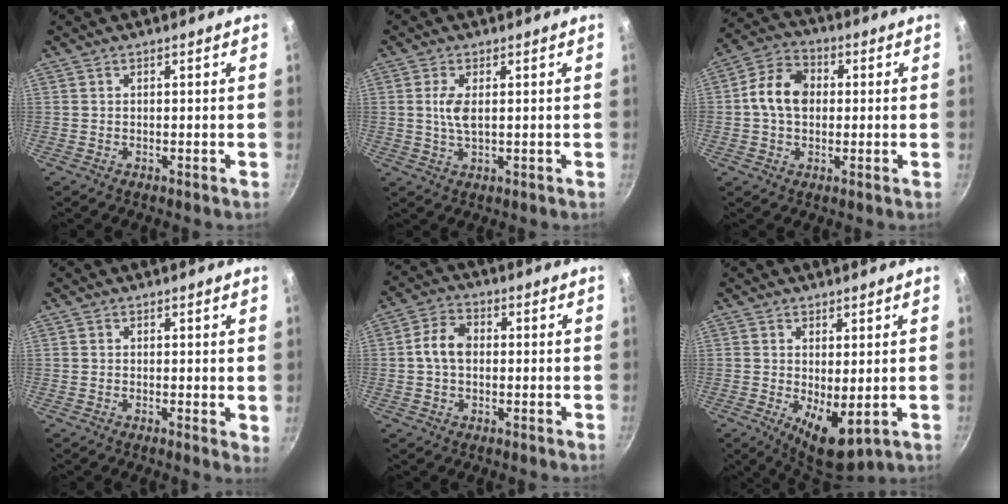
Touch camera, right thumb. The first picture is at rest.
{"total": 4.0, "force": [0.5, 1.7, 3.6], "torque": [-0.075, 0.000, 0.011]}
{"total": 9.6, "force": [0.4, 7.3, 6.3], "torque": [-0.094, 0.019, -0.009]}
{"total": 1.8, "force": [0.3, 0.8, 1.6], "torque": [-0.020, -0.004, 0.001]}
{"total": 6.1, "force": [0.0, 4.4, 4.2], "torque": [-0.068, 0.018, -0.010]}
{"total": 7.7, "force": [-0.1, 3.2, 7.0], "torque": [-0.093, -0.018, 0.009]}